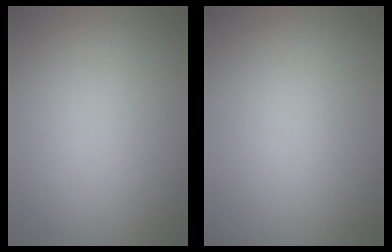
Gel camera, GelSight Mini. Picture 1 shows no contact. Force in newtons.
{"total": 0.0}